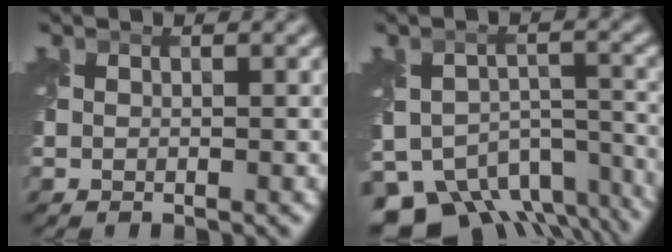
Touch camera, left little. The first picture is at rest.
{"total": 12.2, "force": [-9.1, 6.5, 4.9], "torque": [-0.085, -0.030, -0.118]}